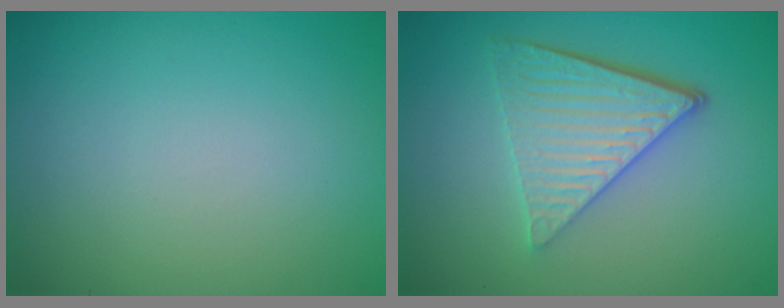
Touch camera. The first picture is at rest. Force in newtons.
{"total": 5.4, "press": 3.8, "slide": 3.8}